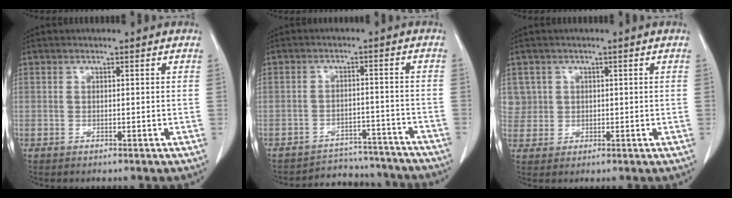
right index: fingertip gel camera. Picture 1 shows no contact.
{"total": 11.5, "force": [-11.0, 3.4, 0.2], "torque": [0.011, 0.024, -0.135]}
{"total": 3.8, "force": [1.3, 3.5, -0.3], "torque": [0.025, 0.005, 0.025]}